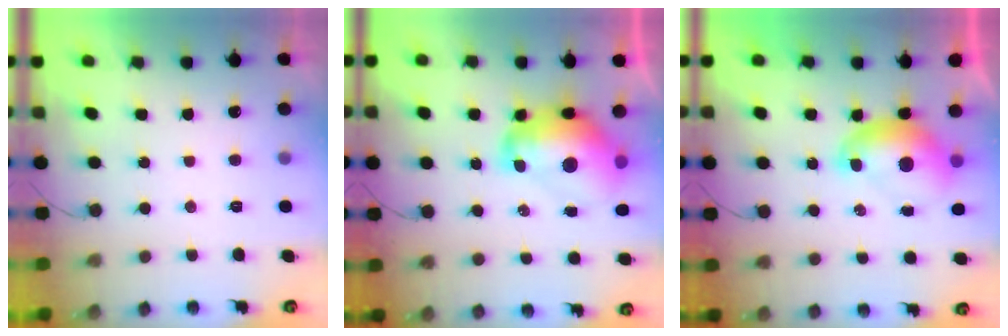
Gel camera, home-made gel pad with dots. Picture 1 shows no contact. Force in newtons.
{"total": 15.7, "press": 15.6, "slide": 1.6}
{"total": 8.5, "press": 8.4, "slide": 1.0}